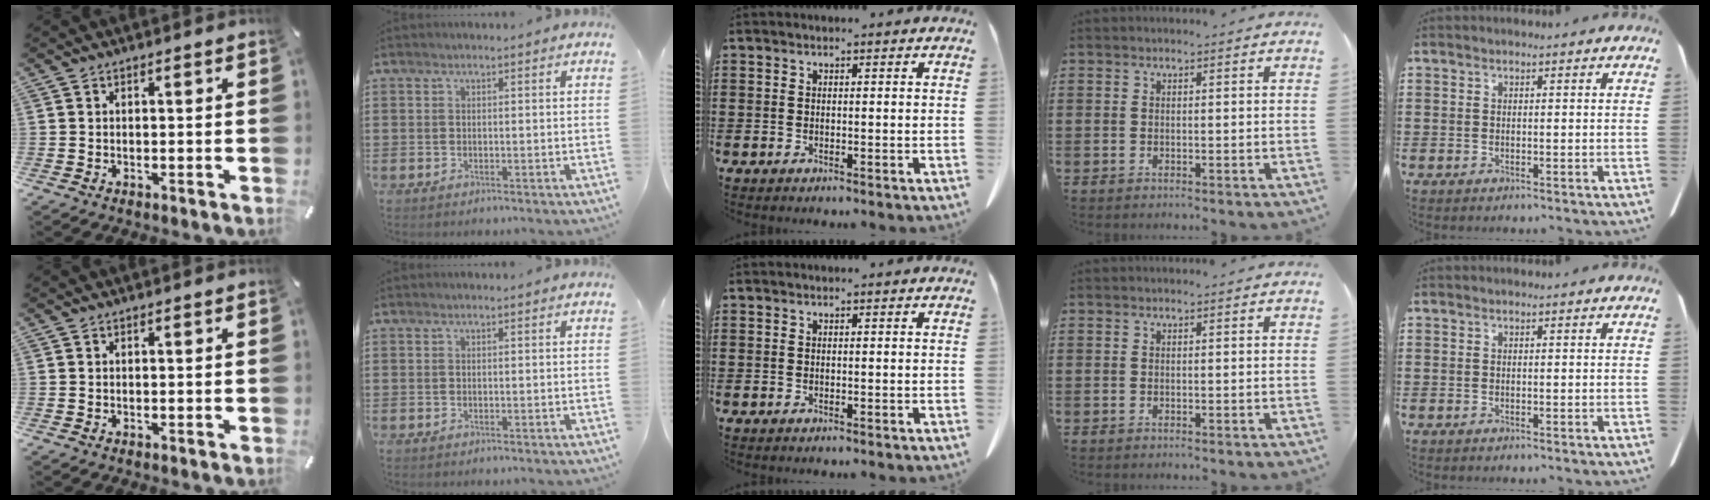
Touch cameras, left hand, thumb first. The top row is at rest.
{}